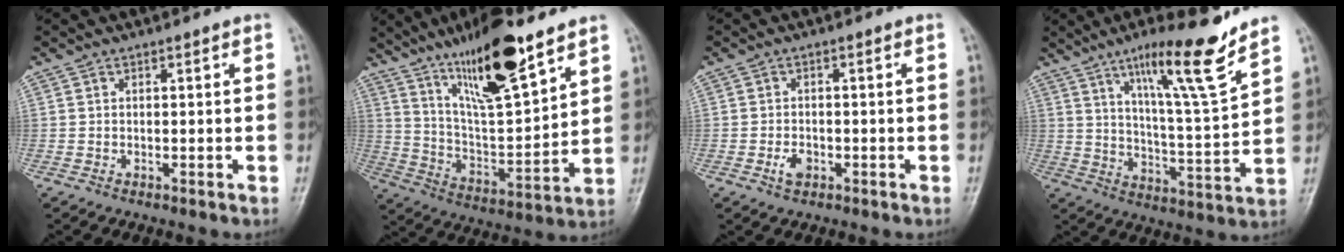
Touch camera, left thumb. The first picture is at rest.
{"total": 18.3, "force": [12.1, 4.1, 13.1], "torque": [-0.208, -0.064, 0.224]}
{"total": 2.7, "force": [-1.2, 1.8, 1.6], "torque": [-0.028, 0.005, -0.020]}
{"total": 15.4, "force": [10.3, 1.1, 11.4], "torque": [-0.174, -0.065, 0.172]}